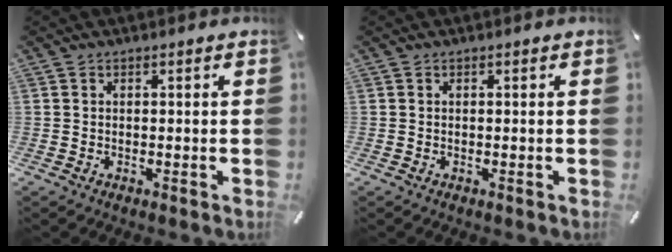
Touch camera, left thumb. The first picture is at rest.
{"total": 0.0}